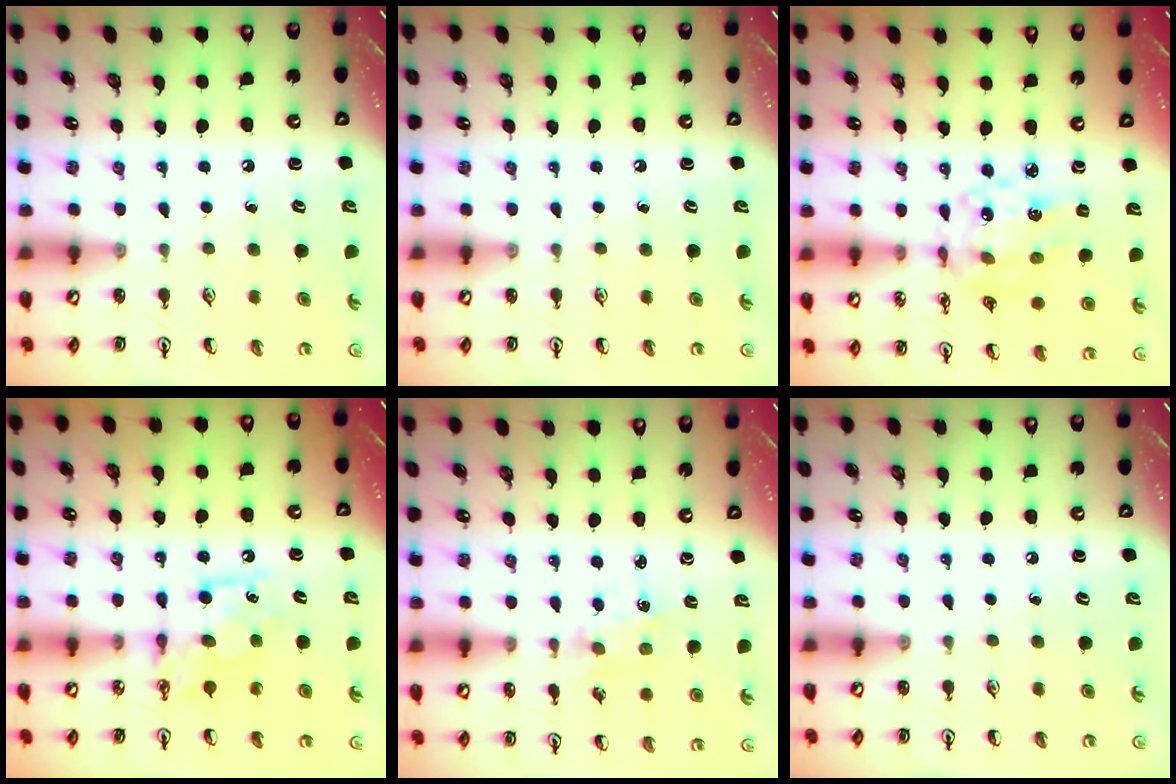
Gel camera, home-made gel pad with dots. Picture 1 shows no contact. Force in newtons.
{"total": 0.0}
{"total": 11.4, "press": 11.0, "slide": 3.0}
{"total": 8.2, "press": 8.2, "slide": 0.3}
{"total": 1.2, "press": 1.1, "slide": 0.2}
{"total": 0.0}